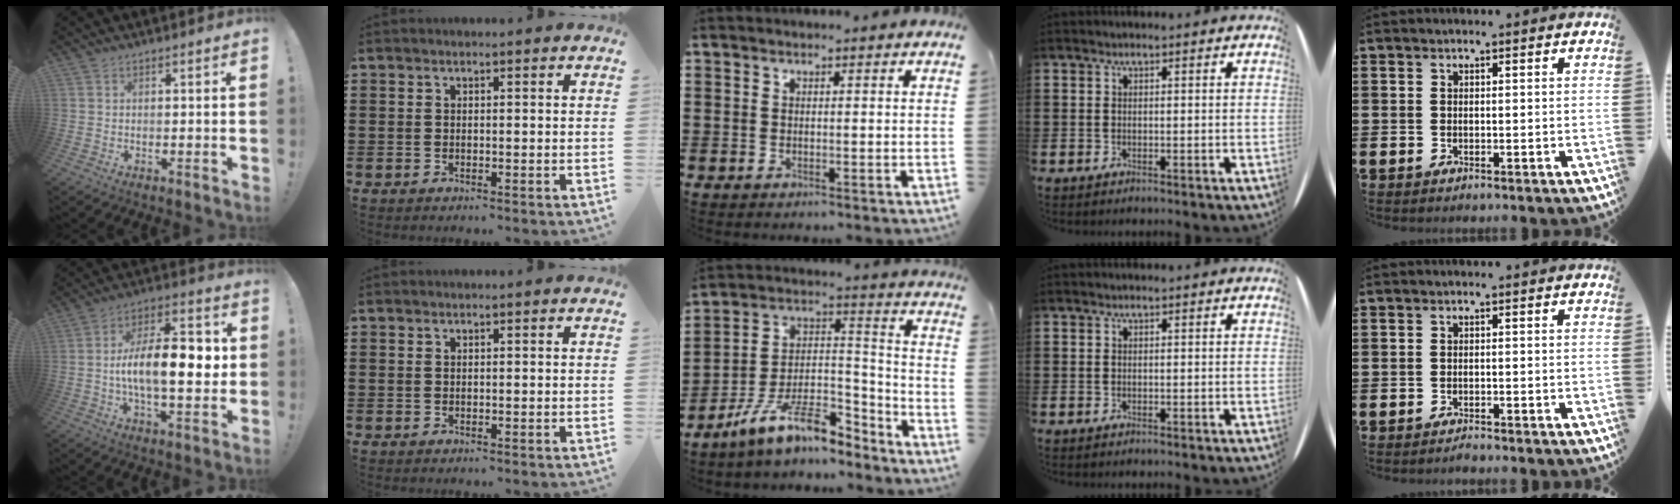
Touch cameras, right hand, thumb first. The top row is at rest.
{"thumb": {"total": 16.3, "force": [-0.9, 7.2, 14.5], "torque": [-0.233, 0.010, -0.022]}, "middle": {"total": 11.6, "force": [-9.4, 3.0, 6.1], "torque": [-0.114, 0.021, -0.184]}, "little": {"total": 0.7, "force": [-0.7, 0.0, 0.1], "torque": [-0.004, -0.003, -0.013]}}